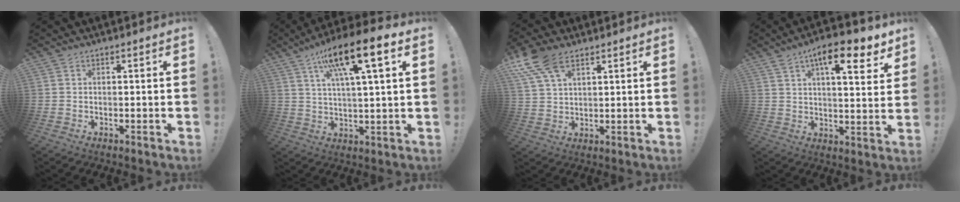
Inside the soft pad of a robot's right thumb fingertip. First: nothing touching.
{"total": 15.0, "force": [7.3, 3.2, 12.7], "torque": [-0.216, -0.026, 0.110]}
{"total": 10.9, "force": [6.6, 5.4, 6.8], "torque": [-0.135, -0.022, 0.126]}
{"total": 13.6, "force": [7.9, 4.4, 10.2], "torque": [-0.151, -0.035, 0.125]}